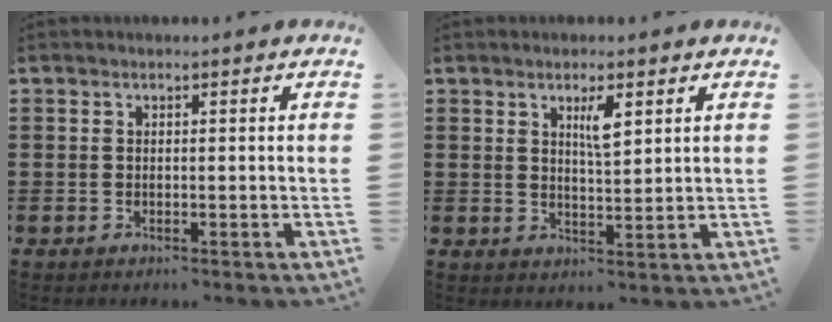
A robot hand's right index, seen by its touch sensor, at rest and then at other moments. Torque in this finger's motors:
{"motor_torque": [0.32, -0.06, 0.08, 0.06]}